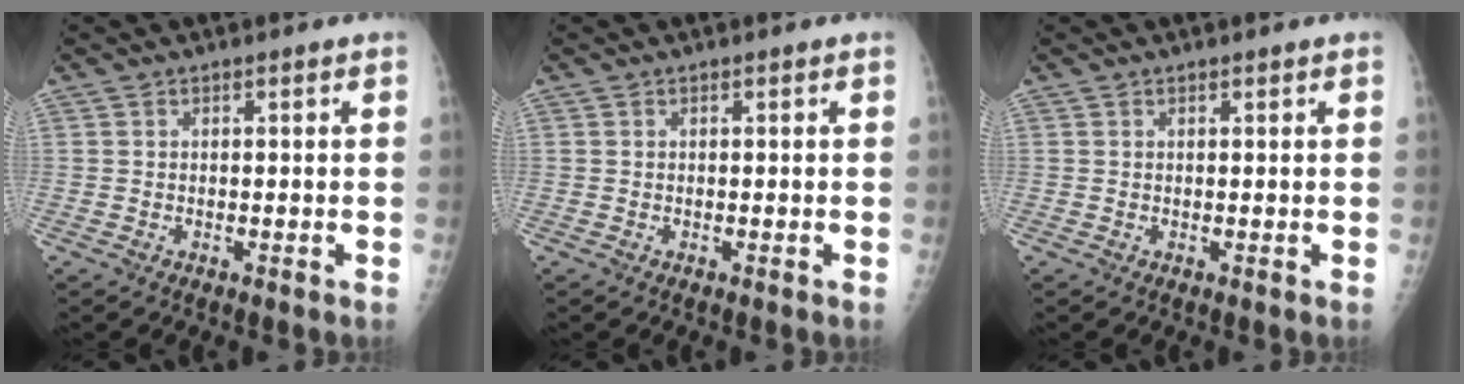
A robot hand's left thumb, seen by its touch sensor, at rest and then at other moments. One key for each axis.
{"total": 0.0}
{"total": 0.0}